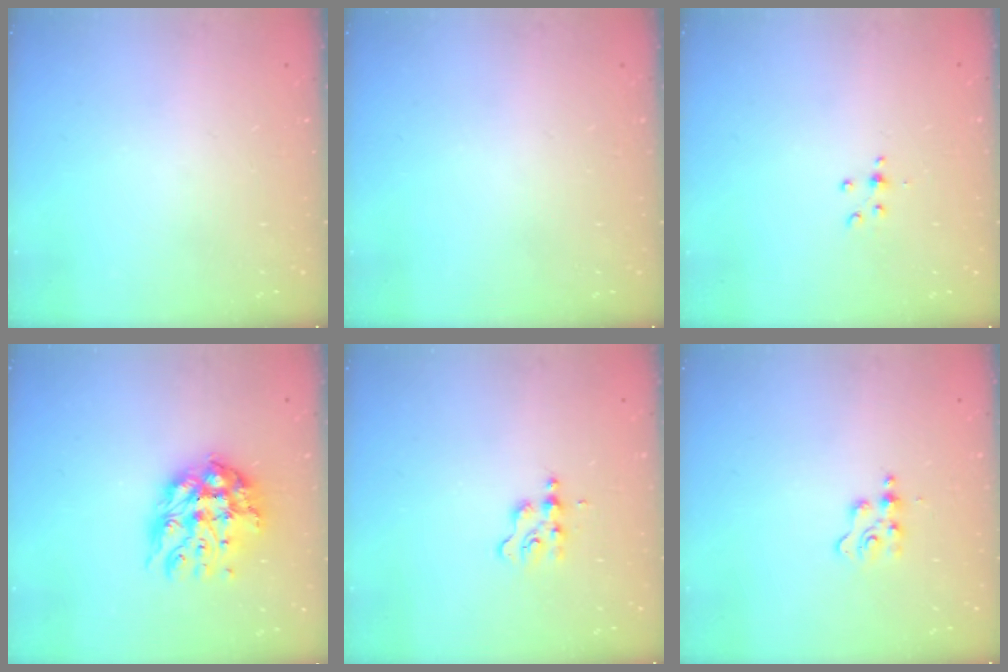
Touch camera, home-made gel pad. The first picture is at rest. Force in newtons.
{"total": 0.0}
{"total": 4.0, "press": 3.8, "slide": 1.3}
{"total": 14.7, "press": 14.6, "slide": 1.3}
{"total": 2.4, "press": 2.4, "slide": 0.3}
{"total": 2.4, "press": 2.4, "slide": 0.3}